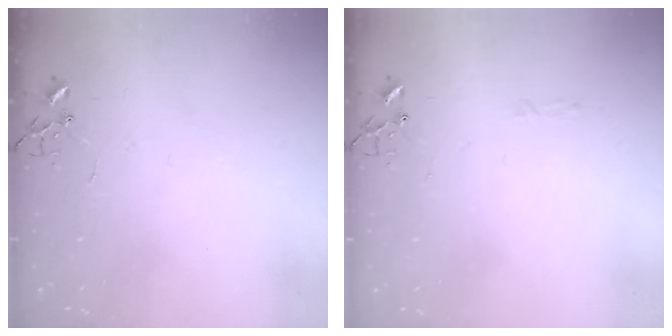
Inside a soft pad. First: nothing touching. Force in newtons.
{"total": 2.8, "press": 2.8, "slide": 0.4}